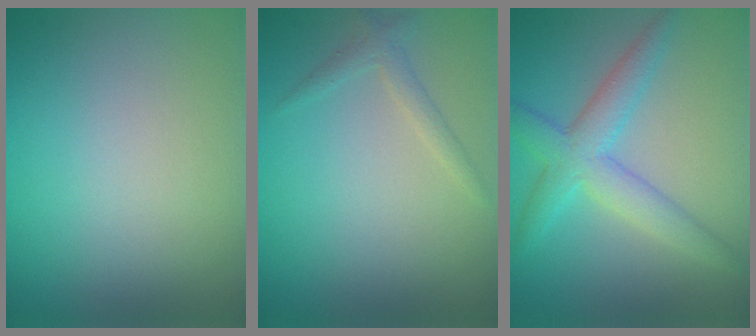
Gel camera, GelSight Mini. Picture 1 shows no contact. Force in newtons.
{"total": 1.4, "press": 1.4, "slide": 0.1}
{"total": 4.3, "press": 4.3, "slide": 0.1}